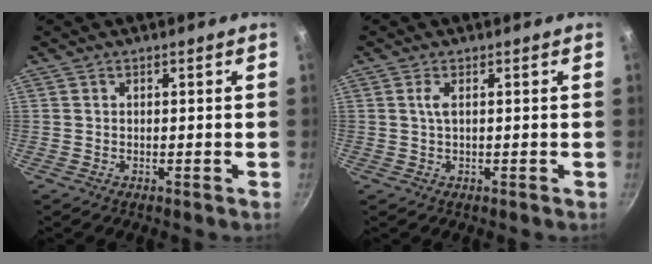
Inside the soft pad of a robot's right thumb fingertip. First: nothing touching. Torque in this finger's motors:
{"motor_torque": [0.86, 0.35, 0.33, -0.11, 0.08]}